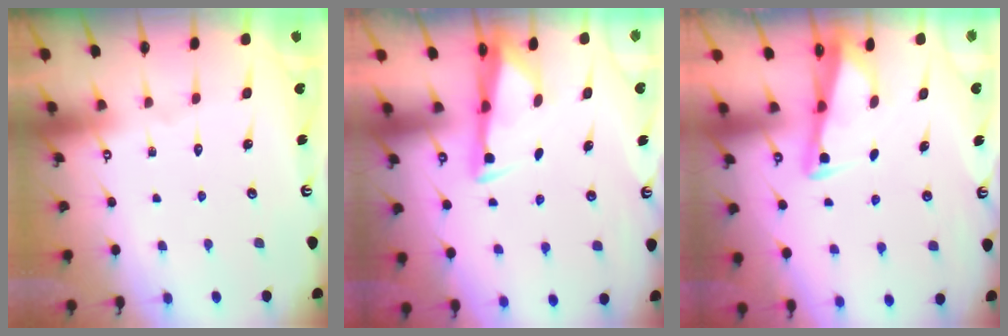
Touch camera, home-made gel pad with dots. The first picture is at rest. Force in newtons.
{"total": 3.3, "press": 3.2, "slide": 0.8}
{"total": 3.0, "press": 2.9, "slide": 0.3}